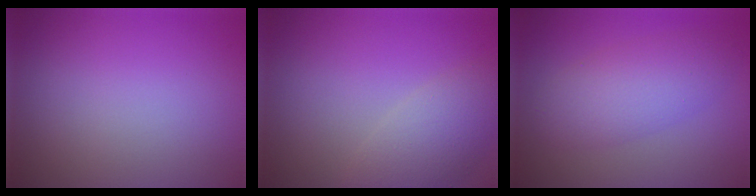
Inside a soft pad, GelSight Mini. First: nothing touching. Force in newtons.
{"total": 4.1, "press": 4.0, "slide": 0.4}
{"total": 4.5, "press": 4.5, "slide": 0.1}